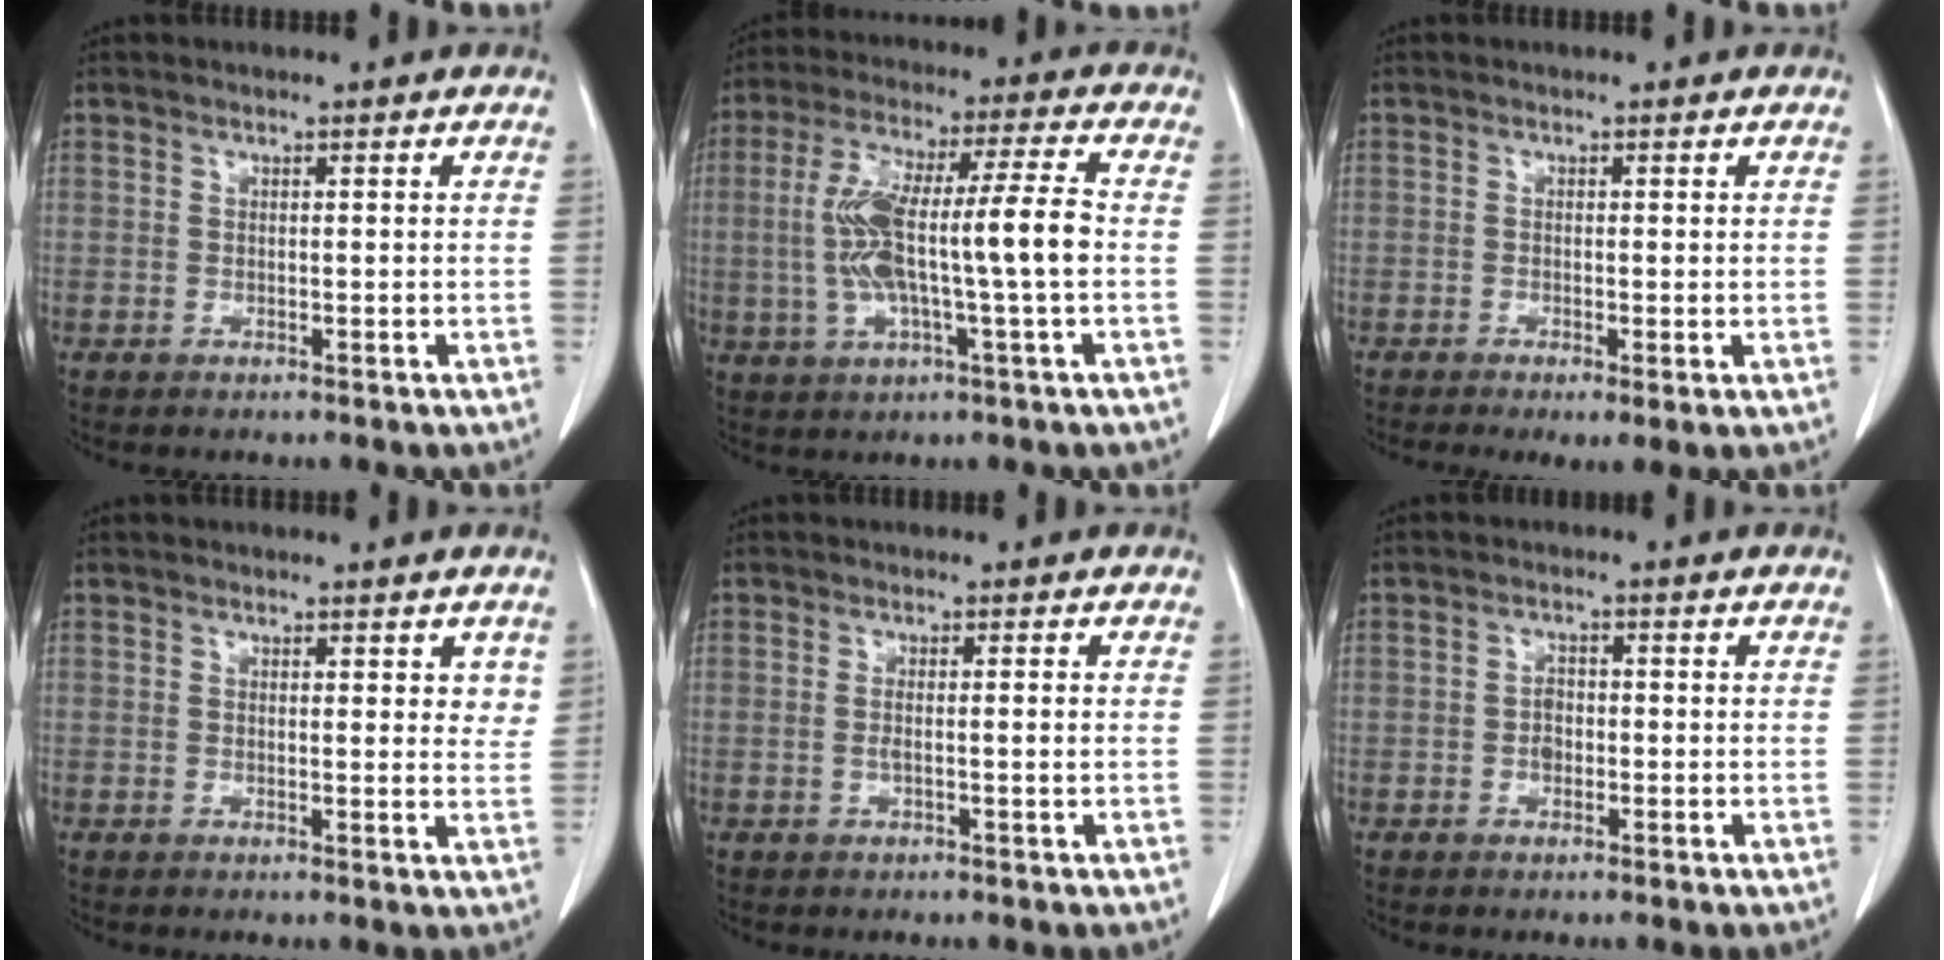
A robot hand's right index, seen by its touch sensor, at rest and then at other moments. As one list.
[{"total": 13.6, "force": [-0.8, 1.1, 13.6], "torque": [-0.265, 0.021, -0.015]}, {"total": 3.0, "force": [-1.2, 0.7, 2.6], "torque": [-0.040, -0.009, -0.016]}, {"total": 2.9, "force": [1.8, 1.1, 2.0], "torque": [-0.015, -0.009, 0.019]}, {"total": 1.7, "force": [-0.2, 0.0, 1.6], "torque": [-0.032, -0.002, -0.003]}, {"total": 1.8, "force": [-0.4, 1.3, 1.2], "torque": [-0.018, 0.005, -0.008]}]